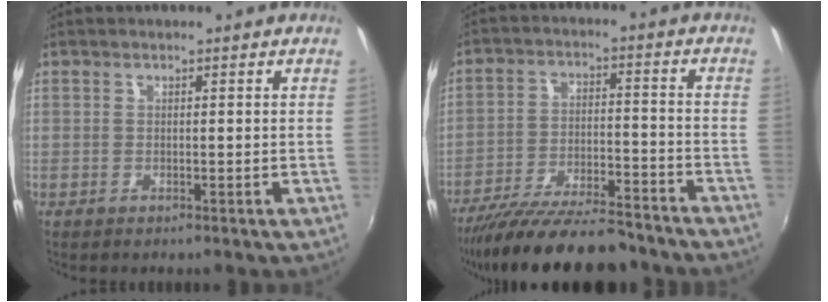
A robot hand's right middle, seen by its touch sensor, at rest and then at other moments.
{"total": 19.1, "force": [-16.4, 3.8, 9.0], "torque": [-0.173, -0.032, -0.254]}